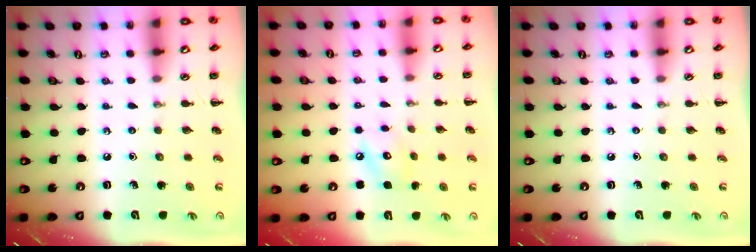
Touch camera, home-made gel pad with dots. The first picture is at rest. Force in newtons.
{"total": 7.7, "press": 7.7, "slide": 0.8}
{"total": 0.0}